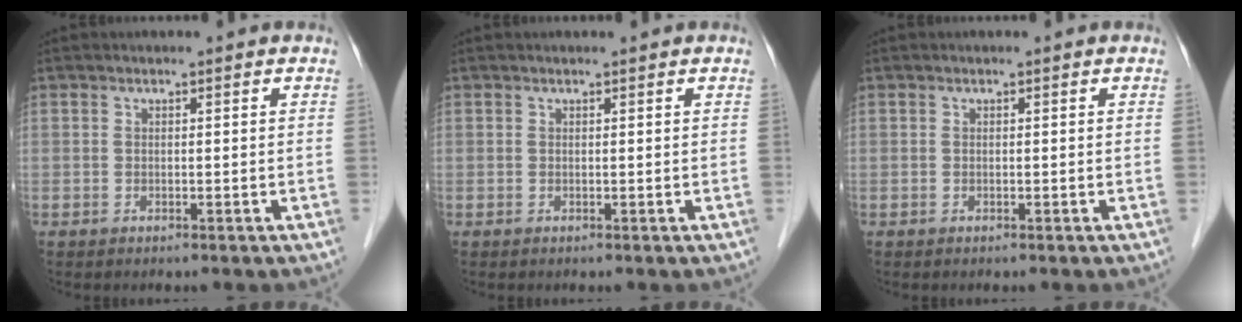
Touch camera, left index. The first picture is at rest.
{"total": 0.6, "force": [0.5, 0.0, 0.2], "torque": [-0.006, 0.004, 0.008]}
{"total": 0.0}